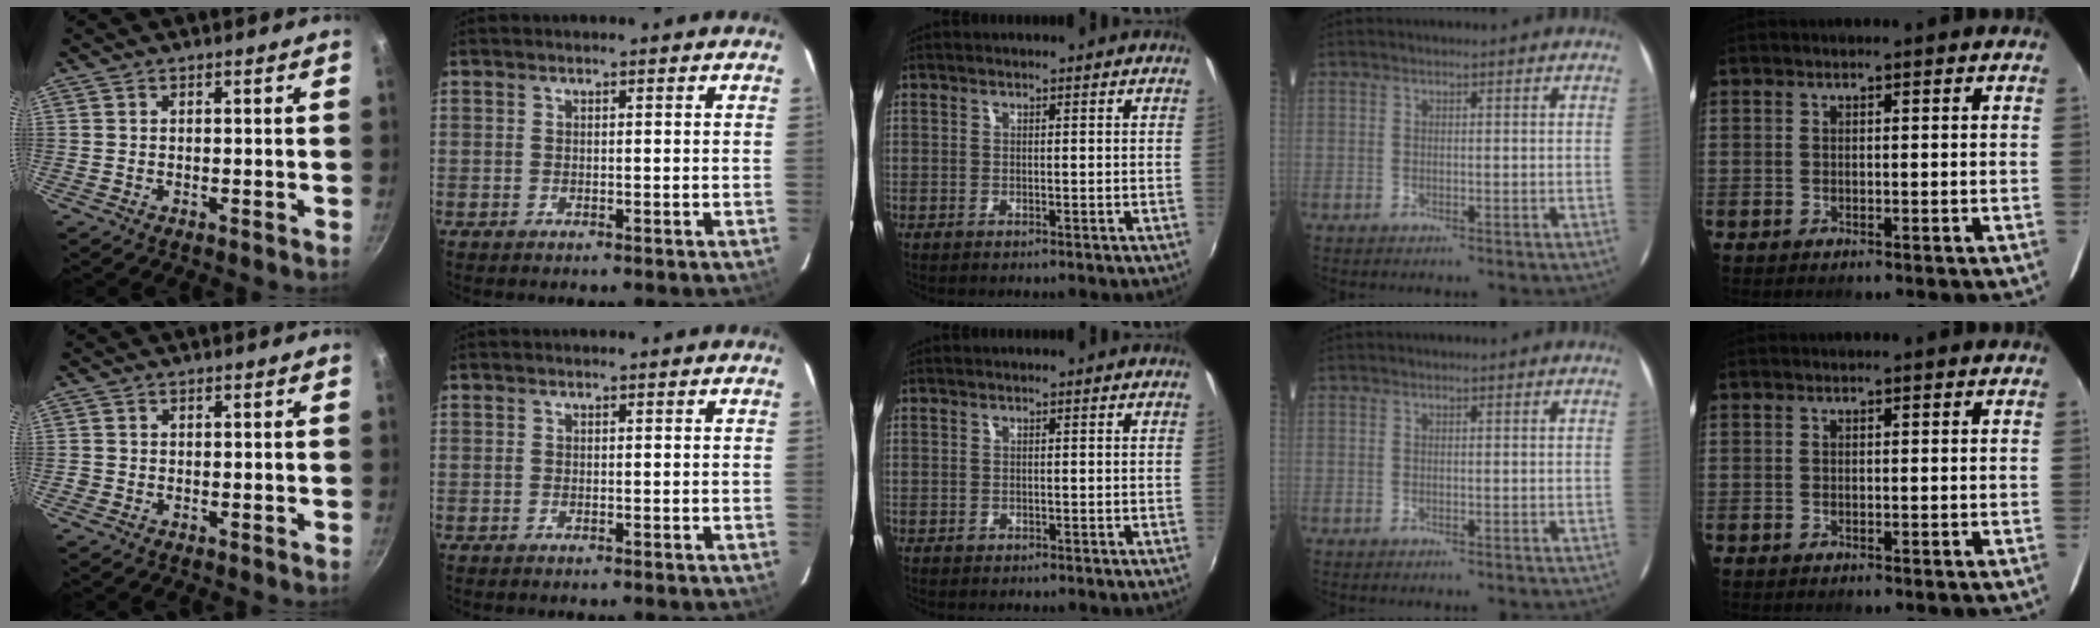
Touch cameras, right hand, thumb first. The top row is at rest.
{"thumb": {"total": 0.7, "force": [-0.3, 0.6, 0.1], "torque": [-0.002, 0.001, -0.006]}, "middle": {"total": 0.6, "force": [-0.3, 0.5, 0.1], "torque": [-0.001, -0.003, -0.005]}}